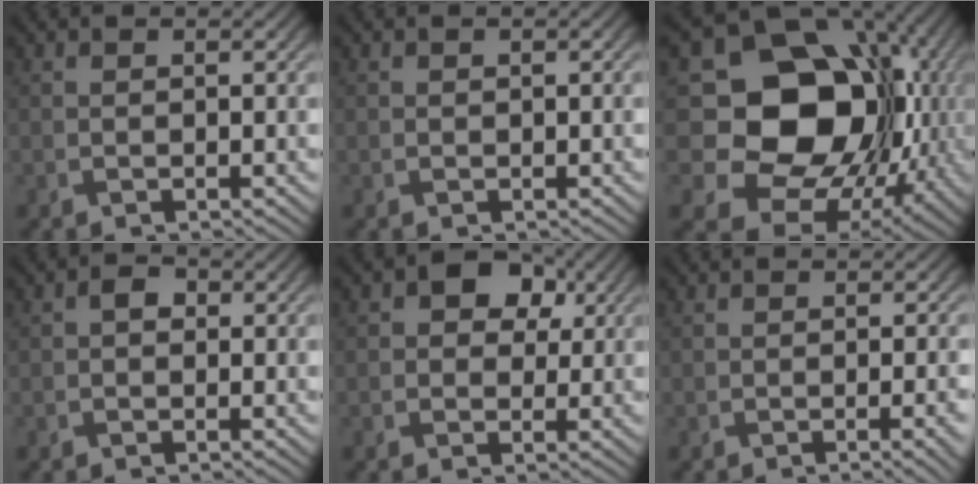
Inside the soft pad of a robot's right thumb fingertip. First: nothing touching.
{"total": 0.5, "force": [0.0, 0.5, 0.0], "torque": [0.001, -0.004, -0.001]}
{"total": 20.2, "force": [0.9, 16.5, 11.7], "torque": [-0.228, -0.049, 0.047]}
{"total": 1.6, "force": [-0.1, 1.3, 0.9], "torque": [-0.016, 0.001, -0.009]}
{"total": 6.2, "force": [1.9, 4.8, 3.3], "torque": [-0.048, 0.015, 0.004]}
{"total": 2.7, "force": [-0.7, 0.6, 2.5], "torque": [-0.030, 0.003, -0.015]}